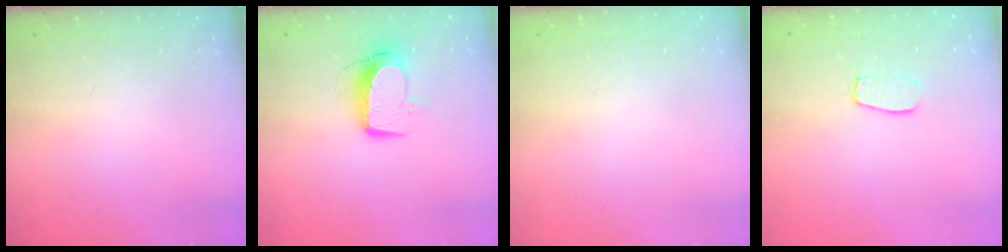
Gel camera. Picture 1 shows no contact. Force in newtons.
{"total": 10.3, "press": 10.3, "slide": 0.7}
{"total": 0.0}
{"total": 6.8, "press": 6.8, "slide": 0.3}